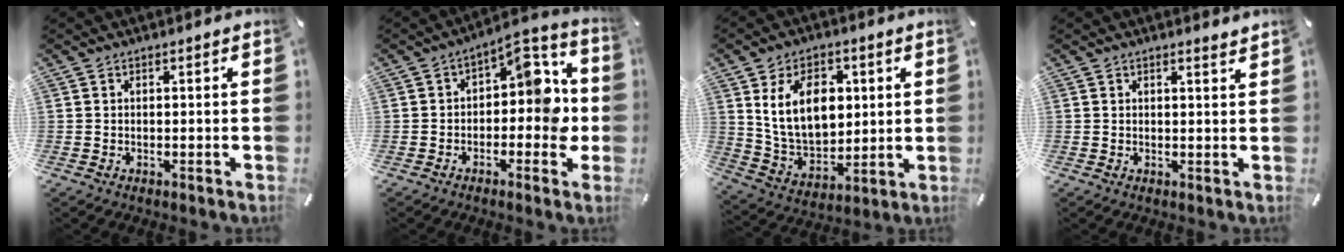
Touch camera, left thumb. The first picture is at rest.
{"total": 9.6, "force": [0.4, 5.9, 7.6], "torque": [-0.082, -0.012, 0.001]}
{"total": 14.2, "force": [4.3, 9.8, 9.3], "torque": [-0.182, -0.001, 0.078]}
{"total": 1.5, "force": [1.5, -0.1, 0.4], "torque": [-0.010, -0.008, 0.028]}